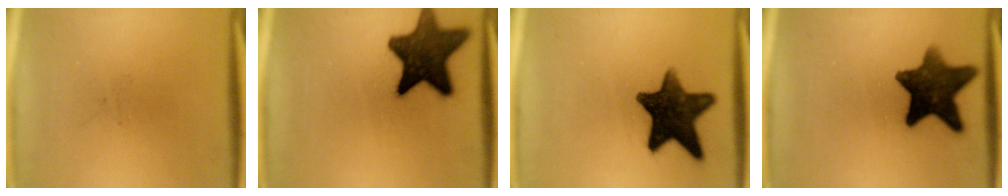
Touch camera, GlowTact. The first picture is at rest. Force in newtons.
{"total": 14.1}
{"total": 13.9}
{"total": 12.4}